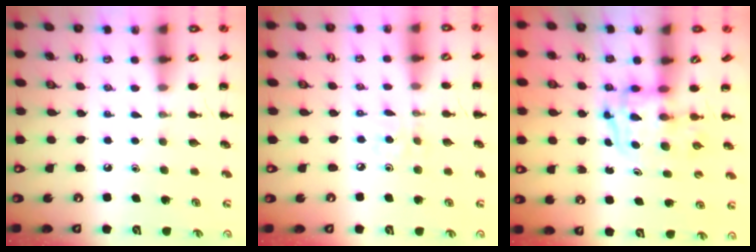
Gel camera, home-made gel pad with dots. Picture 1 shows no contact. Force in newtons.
{"total": 2.2, "press": 2.1, "slide": 0.6}
{"total": 3.3, "press": 3.2, "slide": 0.6}